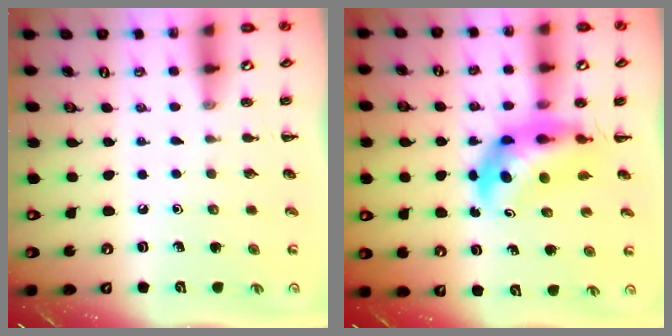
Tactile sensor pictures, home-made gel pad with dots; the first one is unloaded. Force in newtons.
{"total": 6.5, "press": 6.3, "slide": 1.7}